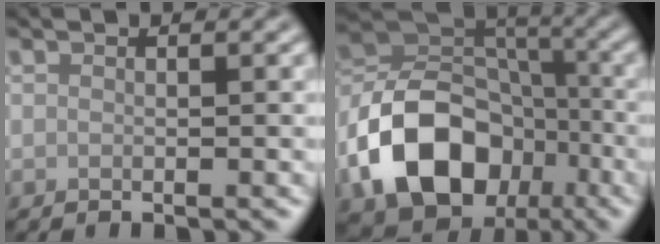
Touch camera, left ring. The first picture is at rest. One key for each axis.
{"total": 12.3, "fx": -5.0, "fy": 8.7, "fz": 7.1, "tx": -0.130, "ty": 0.001, "tz": -0.097}